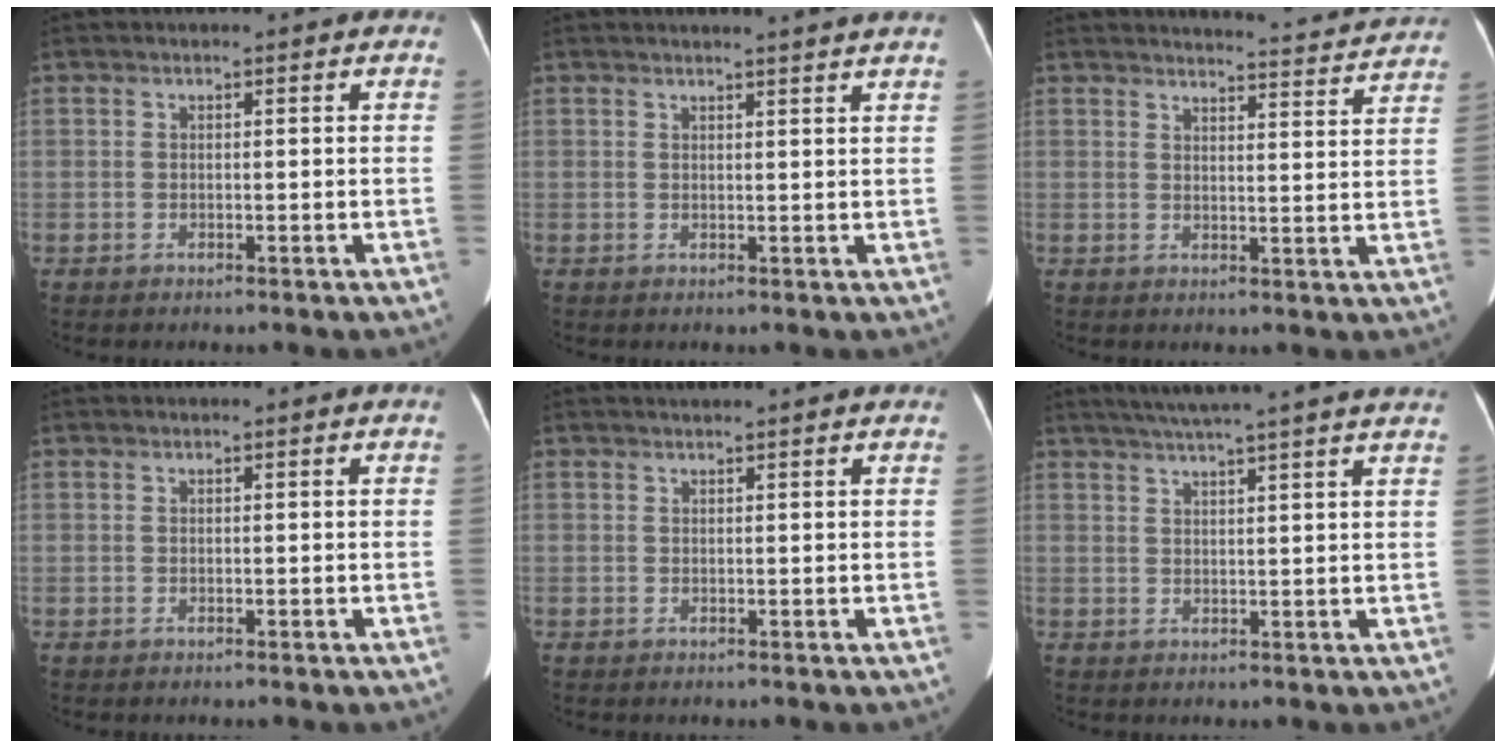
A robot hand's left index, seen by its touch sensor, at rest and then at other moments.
{"total": 4.9, "force": [4.4, -0.9, 2.0], "torque": [-0.025, 0.002, 0.038]}
{"total": 10.2, "force": [10.1, -0.3, 1.3], "torque": [-0.021, -0.026, 0.108]}
{"total": 0.0}
{"total": 3.8, "force": [3.7, -0.1, 1.1], "torque": [-0.012, 0.027, 0.039]}
{"total": 16.4, "force": [14.2, -0.7, 8.2], "torque": [-0.134, 0.016, 0.180]}